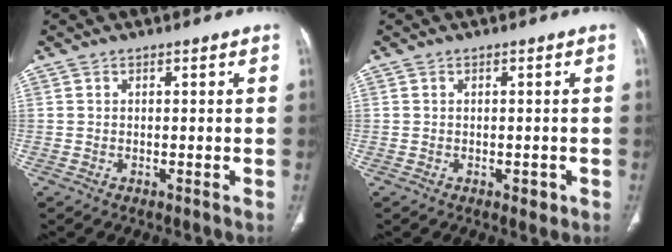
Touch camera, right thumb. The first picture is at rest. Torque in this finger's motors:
{"motor_torque": [0.17, 0.60, -0.16, 0.07, 0.01]}